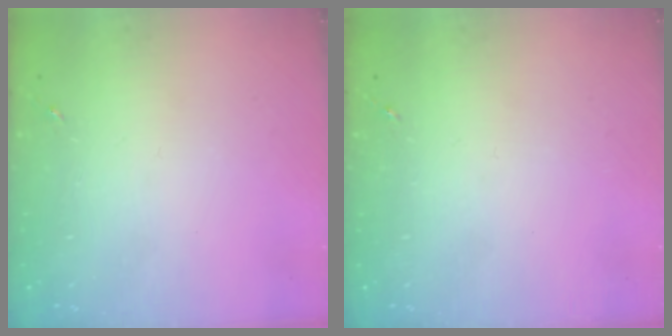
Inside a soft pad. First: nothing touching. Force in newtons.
{"total": 0.0}